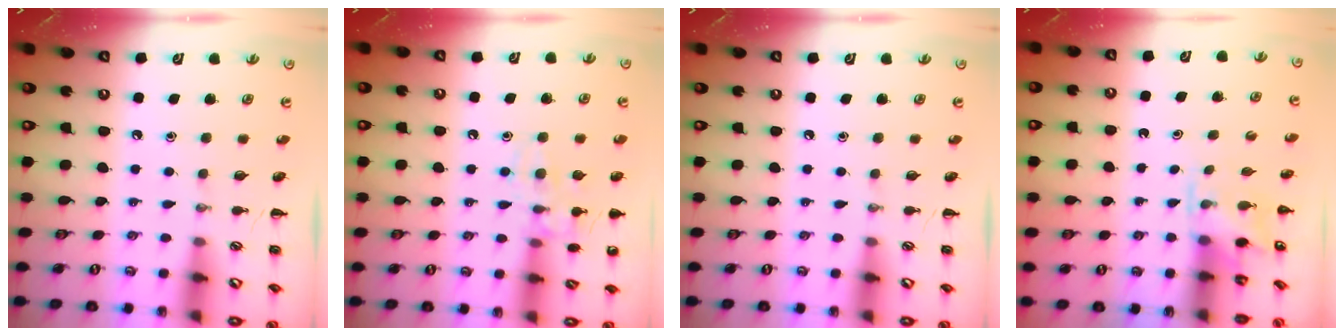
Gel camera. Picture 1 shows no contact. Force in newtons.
{"total": 10.5, "press": 10.5, "slide": 1.0}
{"total": 0.0}
{"total": 3.2, "press": 3.1, "slide": 0.7}